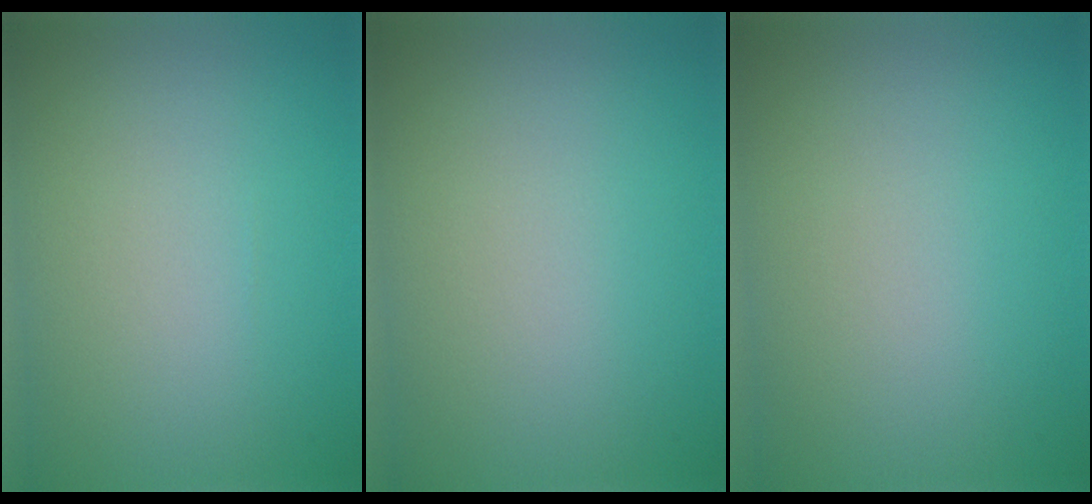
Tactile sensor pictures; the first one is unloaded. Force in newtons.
{"total": 0.0}
{"total": 0.0}